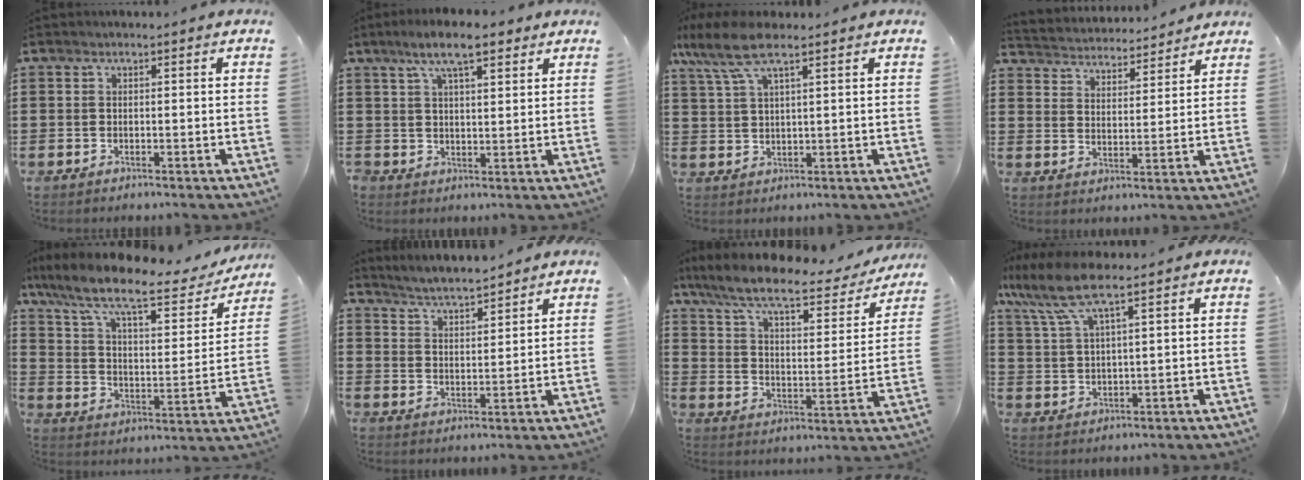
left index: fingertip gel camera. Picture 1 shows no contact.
{"total": 7.4, "force": [4.9, 2.6, 4.9], "torque": [-0.108, 0.007, 0.088]}
{"total": 7.9, "force": [5.0, 2.1, 5.7], "torque": [-0.136, -0.007, 0.085]}
{"total": 3.8, "force": [3.7, 0.1, -0.6], "torque": [-0.013, -0.031, 0.061]}
{"total": 10.7, "force": [8.1, 1.8, 6.7], "torque": [-0.160, -0.046, 0.133]}
{"total": 4.3, "force": [4.2, -0.4, 0.5], "torque": [-0.025, -0.021, 0.074]}
{"total": 8.7, "force": [7.0, 1.3, 5.0], "torque": [-0.124, -0.041, 0.117]}
{"total": 8.9, "force": [6.1, 1.5, 6.3], "torque": [-0.146, -0.016, 0.108]}